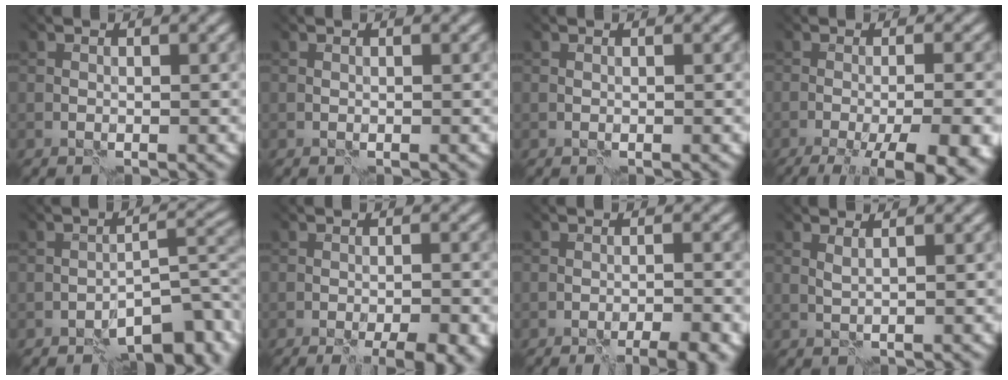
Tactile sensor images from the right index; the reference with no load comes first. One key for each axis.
{"total": 0.0}
{"total": 0.0}
{"total": 12.0, "fx": -5.4, "fy": 4.2, "fz": 9.9, "tx": -0.098, "ty": 0.006, "tz": -0.055}
{"total": 6.3, "fx": -5.6, "fy": 0.8, "fz": 2.9, "tx": -0.025, "ty": 0.016, "tz": -0.069}
{"total": 6.1, "fx": -3.4, "fy": 1.7, "fz": 4.8, "tx": -0.028, "ty": 0.016, "tz": -0.035}
{"total": 4.9, "fx": -3.6, "fy": 1.0, "fz": 3.2, "tx": -0.021, "ty": 0.013, "tz": -0.036}
{"total": 2.8, "fx": 2.1, "fy": 0.8, "fz": 1.8, "tx": -0.028, "ty": 0.024, "tz": 0.024}